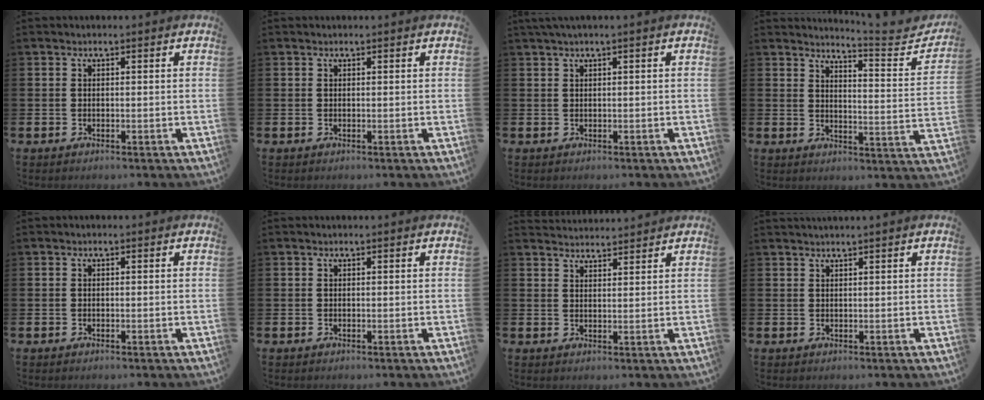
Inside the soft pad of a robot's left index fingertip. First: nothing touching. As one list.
[{"total": 0.0}, {"total": 0.9, "force": [0.5, -0.1, 0.8], "torque": [-0.015, 0.001, 0.008]}, {"total": 4.6, "force": [4.2, 0.3, 1.8], "torque": [-0.021, -0.052, 0.056]}, {"total": 0.0}, {"total": 0.0}, {"total": 3.0, "force": [2.9, 0.3, -0.2], "torque": [-0.004, -0.014, 0.055]}, {"total": 0.8, "force": [0.8, -0.2, 0.2], "torque": [-0.009, 0.002, 0.017]}]